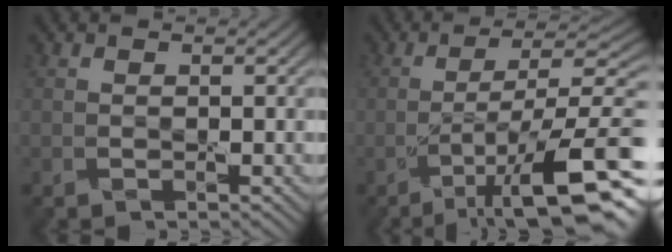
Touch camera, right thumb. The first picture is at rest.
{"total": 15.4, "force": [-6.6, 4.0, 13.3], "torque": [-0.207, 0.002, -0.105]}